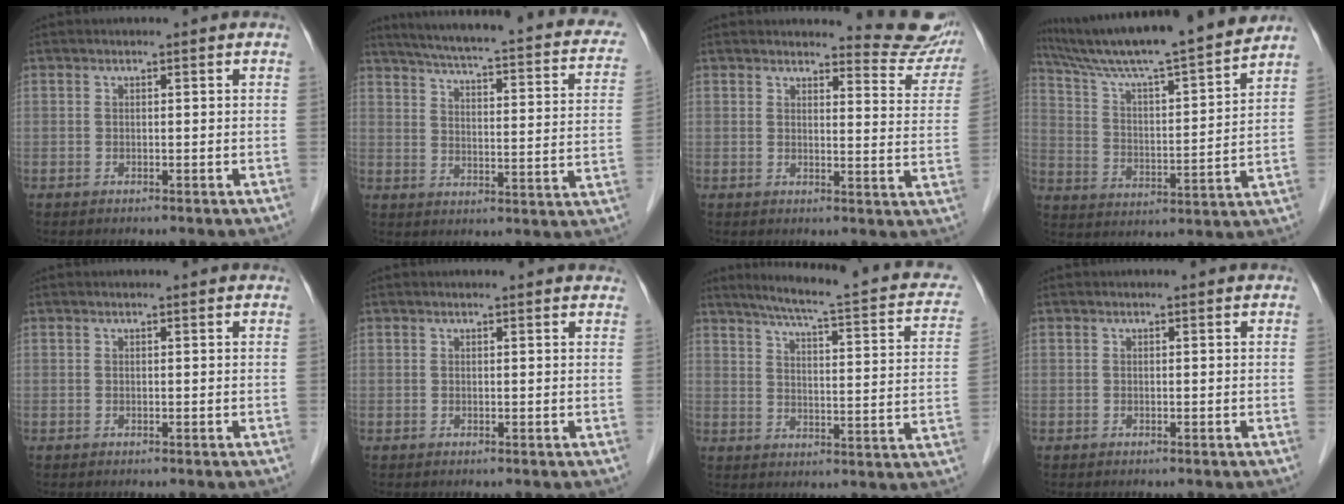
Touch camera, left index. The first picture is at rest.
{"total": 24.2, "force": [18.9, 4.7, 14.3], "torque": [-0.204, 0.002, 0.221]}
{"total": 9.3, "force": [9.2, 1.3, 0.8], "torque": [0.011, -0.060, 0.081]}
{"total": 20.0, "force": [17.8, -0.4, 9.2], "torque": [-0.159, -0.001, 0.280]}
{"total": 1.3, "force": [1.3, 0.0, 0.4], "torque": [-0.012, 0.009, 0.015]}
{"total": 5.7, "force": [5.3, 0.9, 1.7], "torque": [-0.017, 0.015, 0.047]}
{"total": 19.1, "force": [15.2, 2.8, 11.2], "torque": [-0.152, -0.004, 0.177]}
{"total": 1.0, "force": [0.9, 0.2, 0.3], "torque": [-0.011, 0.012, 0.008]}